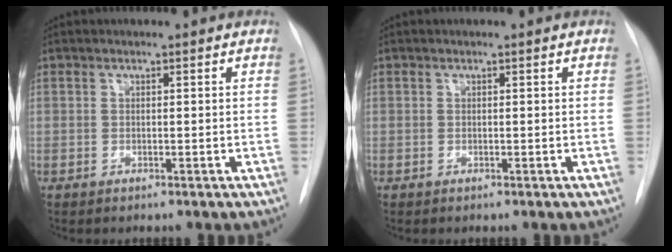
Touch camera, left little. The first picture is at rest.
{"total": 0.0}